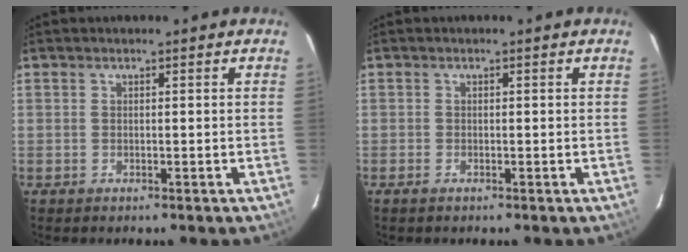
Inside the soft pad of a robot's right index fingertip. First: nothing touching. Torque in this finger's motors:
{"motor_torque": [0.10, 0.11, 0.04, 0.01]}